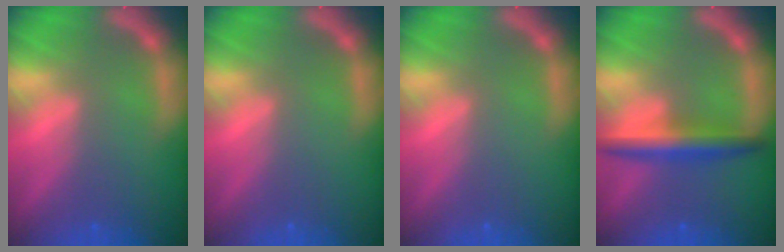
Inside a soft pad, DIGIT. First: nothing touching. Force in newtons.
{"total": 0.0}
{"total": 0.0}
{"total": 4.5}